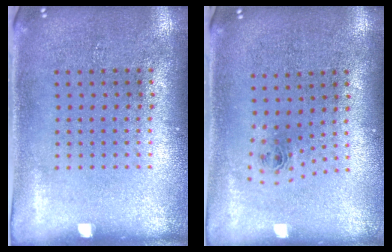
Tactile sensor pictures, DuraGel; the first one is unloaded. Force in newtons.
{"total": 0.8, "press": 0.3, "slide": 0.7}